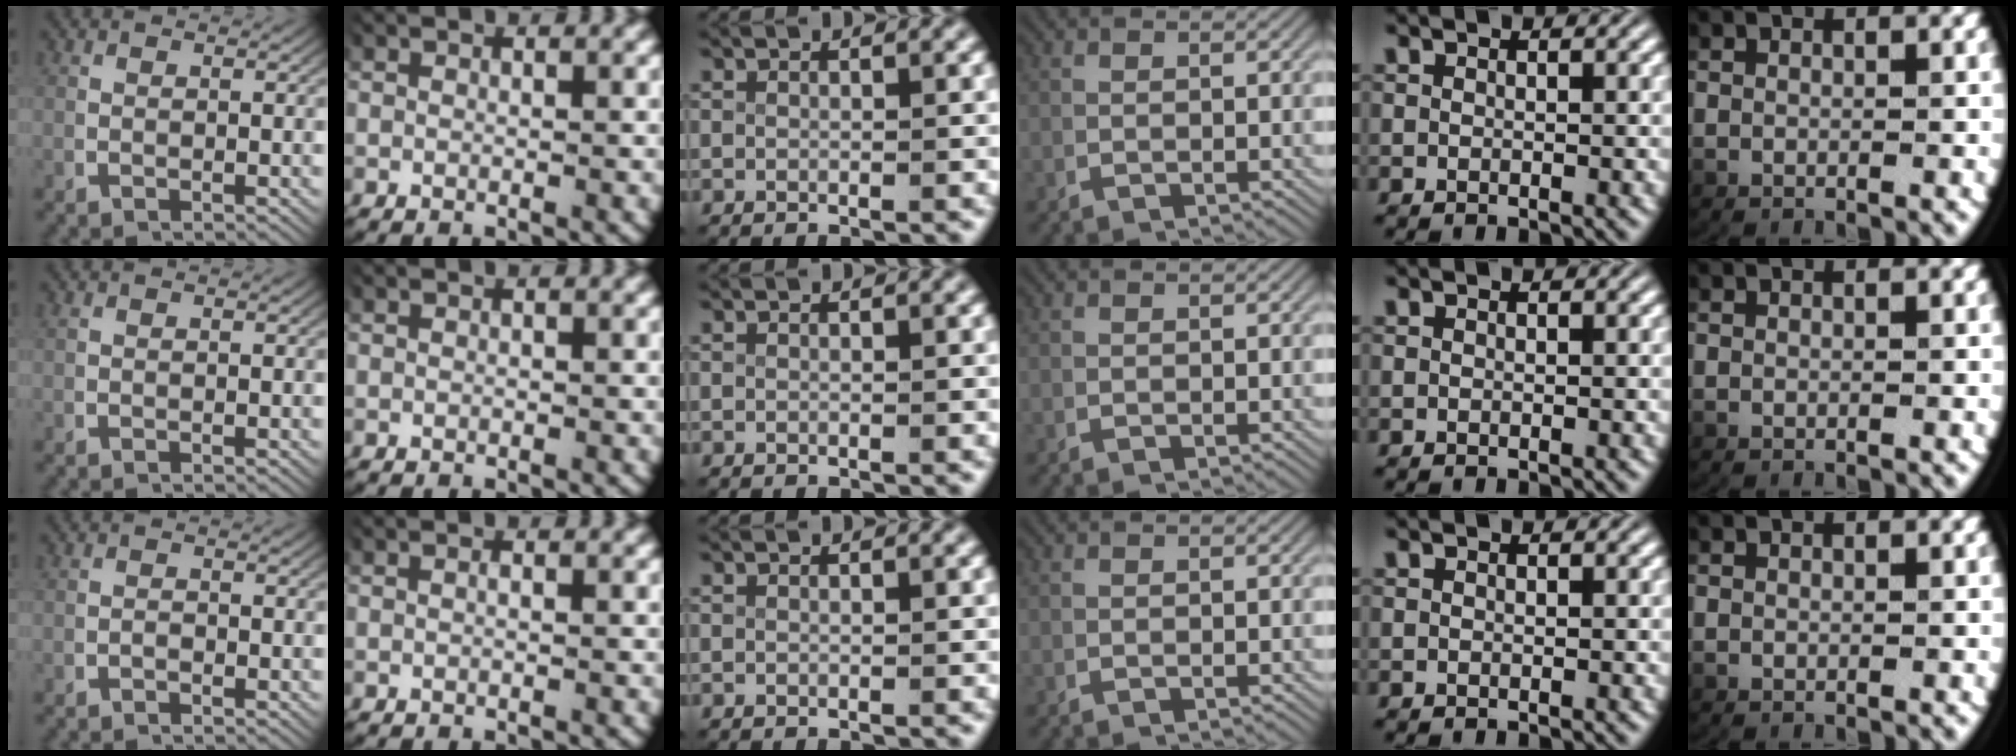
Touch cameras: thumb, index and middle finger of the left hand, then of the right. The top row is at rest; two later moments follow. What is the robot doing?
{"motion": "lift_and_place", "object": "paper"}